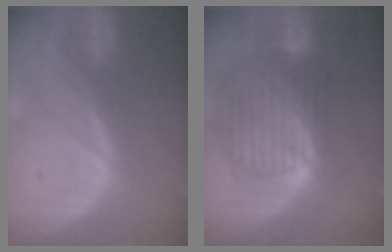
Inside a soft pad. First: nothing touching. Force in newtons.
{"total": 10.3, "press": 8.7, "slide": 5.6}